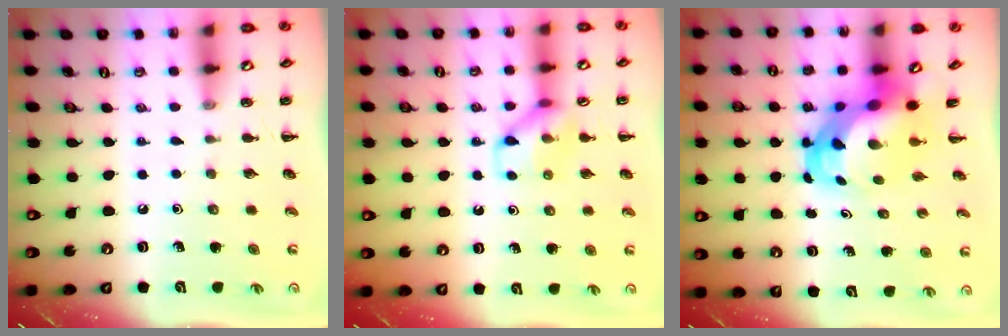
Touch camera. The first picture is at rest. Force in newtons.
{"total": 9.6, "press": 9.6, "slide": 0.3}
{"total": 6.2, "press": 6.0, "slide": 1.7}